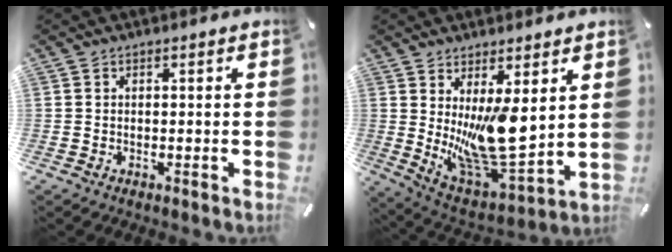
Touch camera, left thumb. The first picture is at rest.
{"total": 15.4, "force": [3.7, 6.7, 13.4], "torque": [-0.241, -0.063, 0.076]}